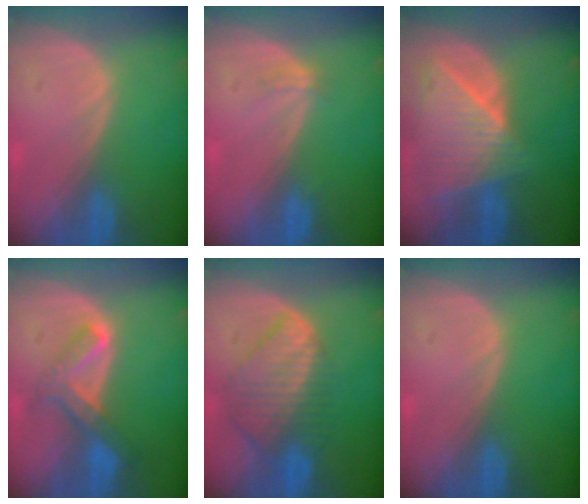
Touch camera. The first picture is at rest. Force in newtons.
{"total": 1.5, "press": 1.1, "slide": 1.0}
{"total": 9.2, "press": 8.2, "slide": 4.1}
{"total": 6.7, "press": 5.7, "slide": 3.5}
{"total": 8.8, "press": 7.7, "slide": 4.2}
{"total": 0.0}